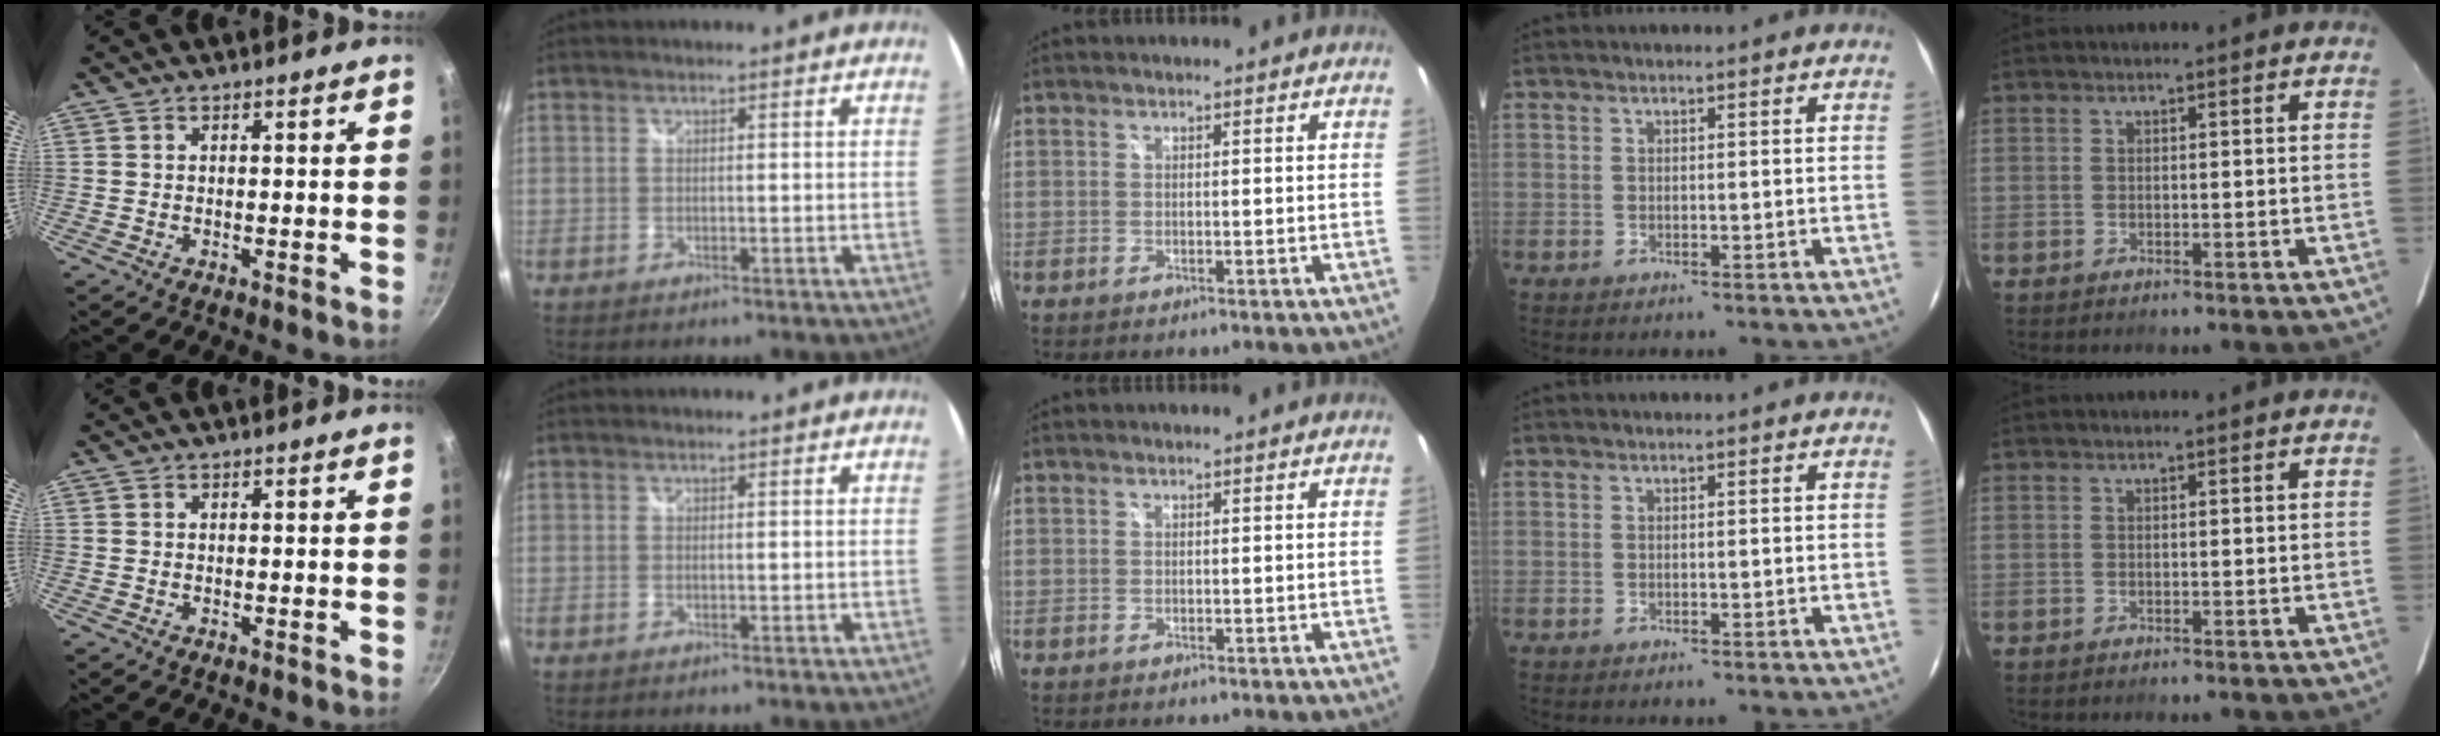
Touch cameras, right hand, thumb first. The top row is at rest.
{}